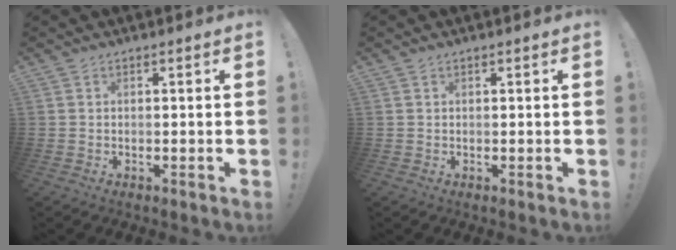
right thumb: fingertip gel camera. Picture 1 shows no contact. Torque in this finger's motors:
{"motor_torque": [-0.03, 0.08, -0.12, 0.15, 0.03]}